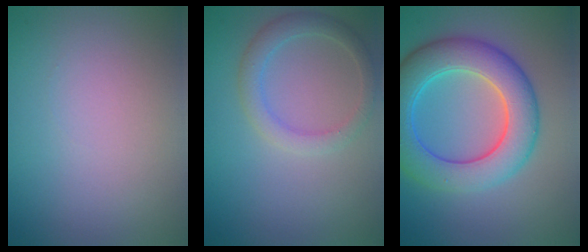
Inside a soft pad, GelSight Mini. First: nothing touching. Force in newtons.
{"total": 2.5, "press": 2.5, "slide": 0.2}
{"total": 8.1, "press": 8.1, "slide": 0.2}